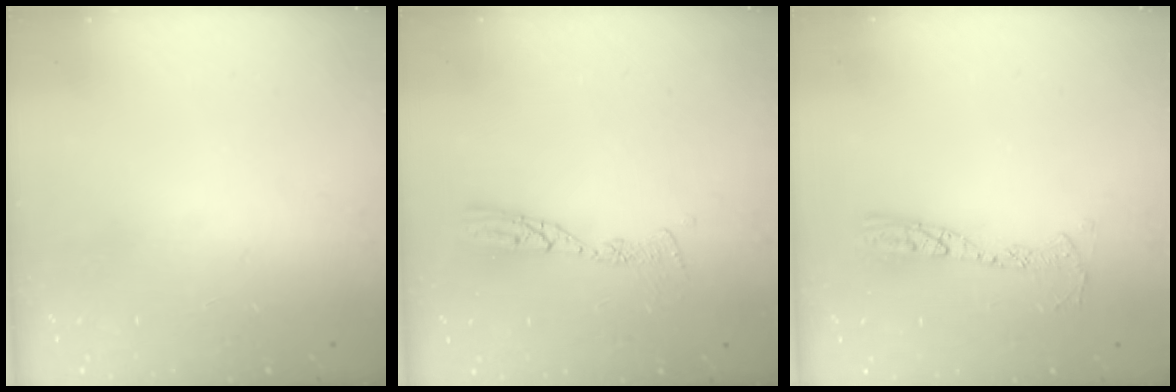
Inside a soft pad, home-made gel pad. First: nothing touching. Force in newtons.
{"total": 9.7, "press": 9.7, "slide": 0.9}
{"total": 10.6, "press": 10.6, "slide": 0.9}